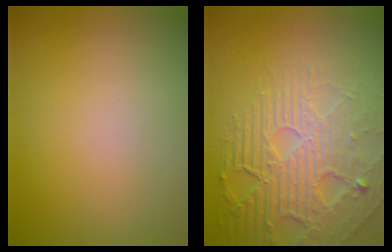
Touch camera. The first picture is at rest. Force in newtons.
{"total": 8.0, "press": 5.6, "slide": 5.7}